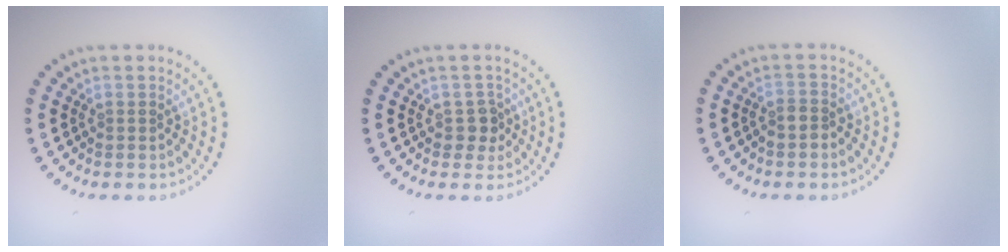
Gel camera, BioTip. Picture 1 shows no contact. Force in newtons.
{"total": 1.7, "press": 1.5, "slide": 0.8}
{"total": 1.5, "press": 1.4, "slide": 0.7}